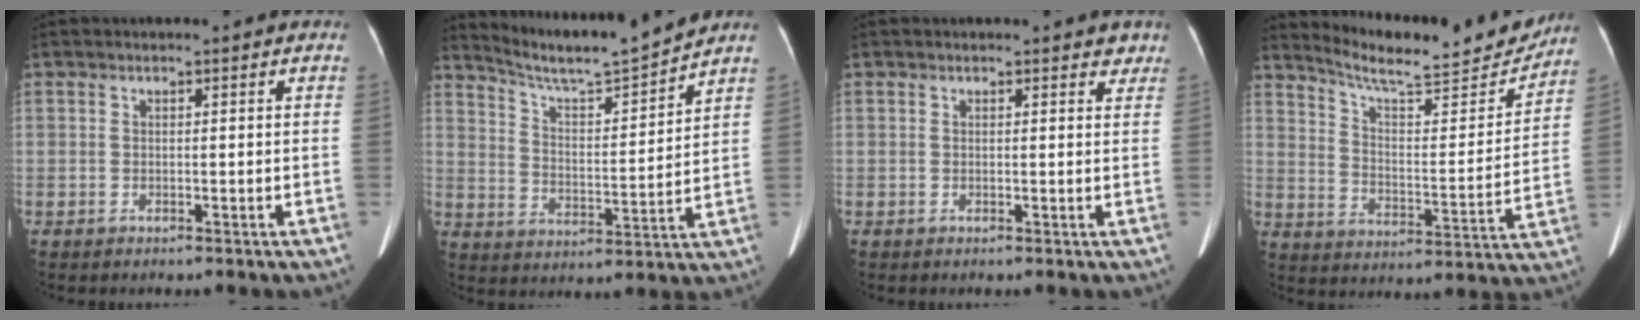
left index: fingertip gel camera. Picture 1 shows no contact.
{"total": 11.8, "force": [11.4, -1.2, 2.8], "torque": [-0.060, -0.013, 0.192]}
{"total": 3.1, "force": [2.7, 1.3, 0.8], "torque": [0.011, -0.003, 0.018]}
{"total": 18.5, "force": [17.3, 2.3, 6.2], "torque": [-0.100, -0.028, 0.246]}